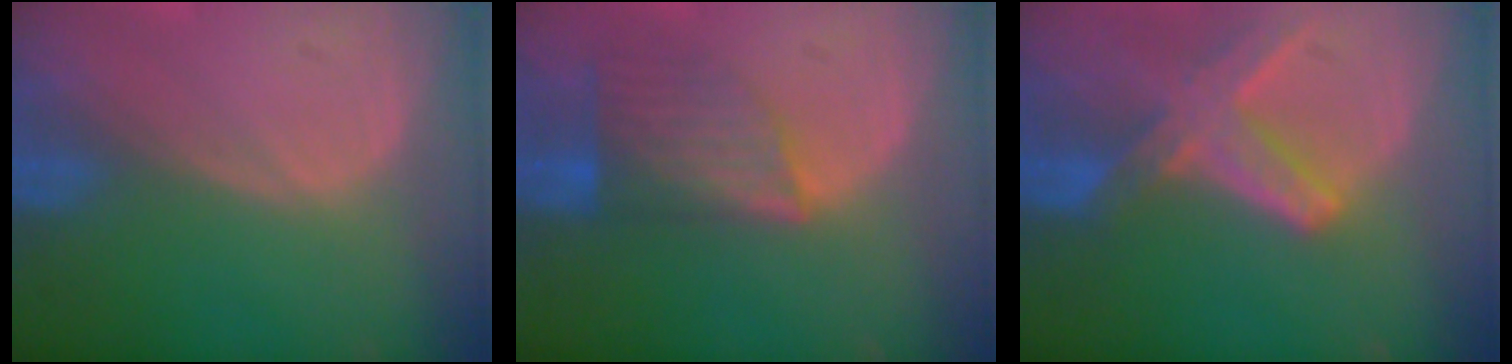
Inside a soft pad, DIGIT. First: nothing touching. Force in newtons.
{"total": 7.2, "press": 6.5, "slide": 3.1}
{"total": 8.3, "press": 7.3, "slide": 4.0}